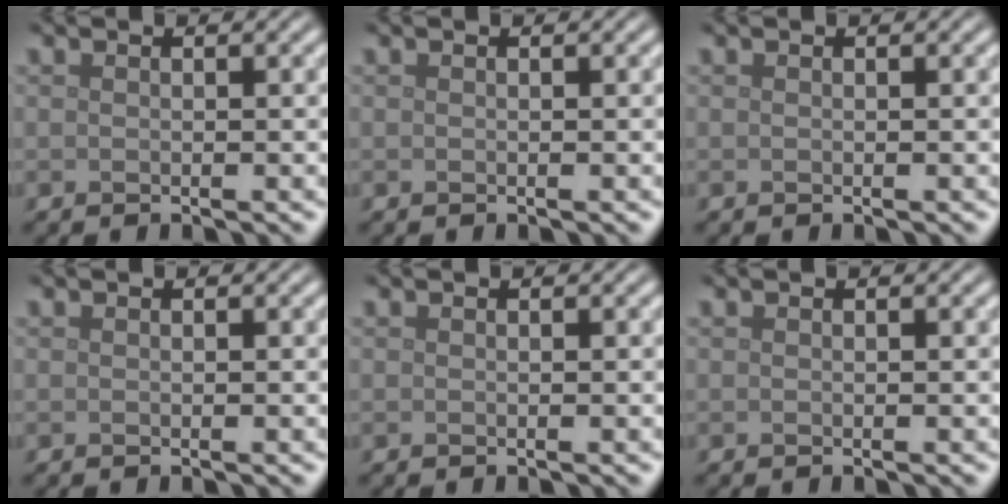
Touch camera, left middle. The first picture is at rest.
{"total": 0.0}
{"total": 0.0}
{"total": 0.0}
{"total": 0.0}
{"total": 0.0}